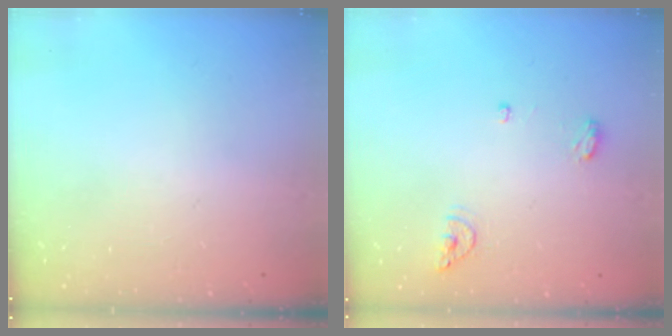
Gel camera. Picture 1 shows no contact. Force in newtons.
{"total": 10.0, "press": 7.3, "slide": 6.9}